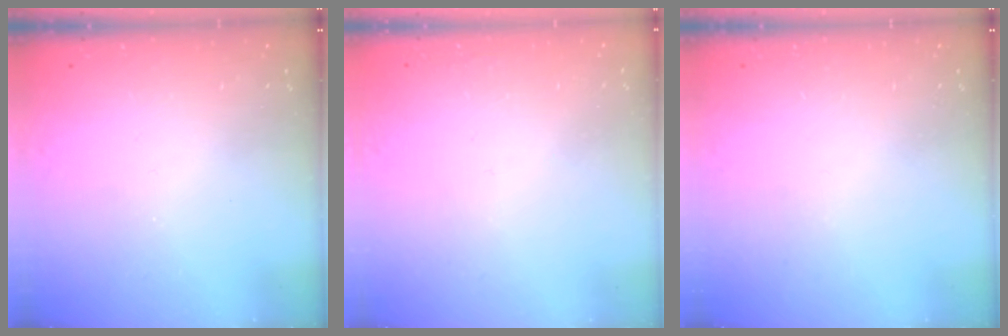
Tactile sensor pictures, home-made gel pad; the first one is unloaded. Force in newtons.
{"total": 2.6, "press": 2.6, "slide": 0.2}
{"total": 0.0}